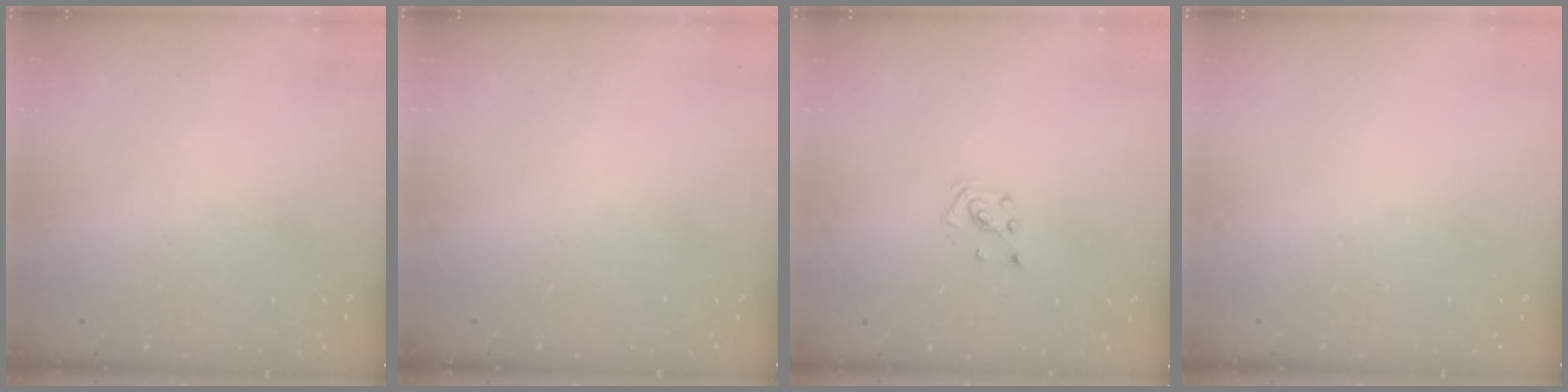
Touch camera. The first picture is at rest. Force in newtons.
{"total": 0.0}
{"total": 2.2, "press": 2.2, "slide": 0.6}
{"total": 0.0}